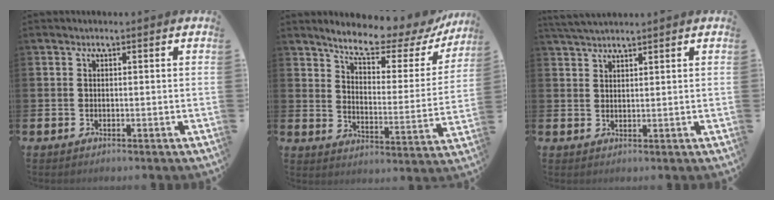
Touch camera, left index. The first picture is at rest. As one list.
[{"total": 8.6, "force": [7.6, 2.1, 3.4], "torque": [-0.092, -0.055, 0.128]}, {"total": 2.8, "force": [2.7, 0.3, 0.6], "torque": [-0.020, -0.006, 0.052]}]